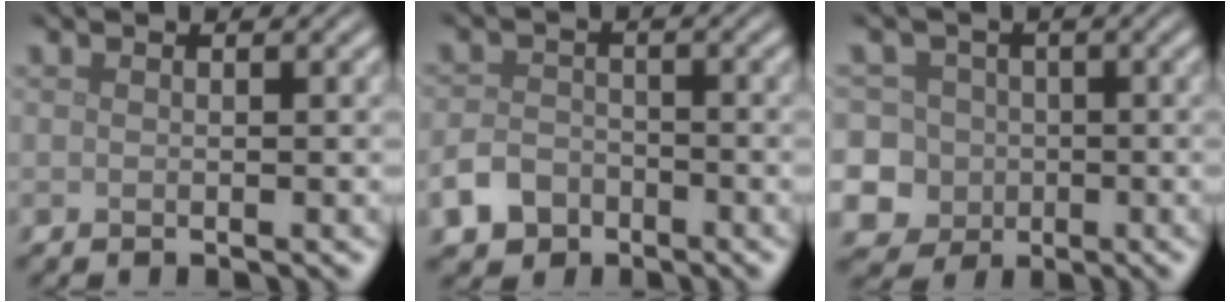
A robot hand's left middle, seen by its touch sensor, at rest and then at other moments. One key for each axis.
{"total": 3.4, "fx": -2.1, "fy": 2.3, "fz": 1.2, "tx": -0.025, "ty": -0.003, "tz": -0.044}
{"total": 8.3, "fx": -1.0, "fy": 7.8, "fz": 2.5, "tx": -0.054, "ty": 0.025, "tz": -0.058}